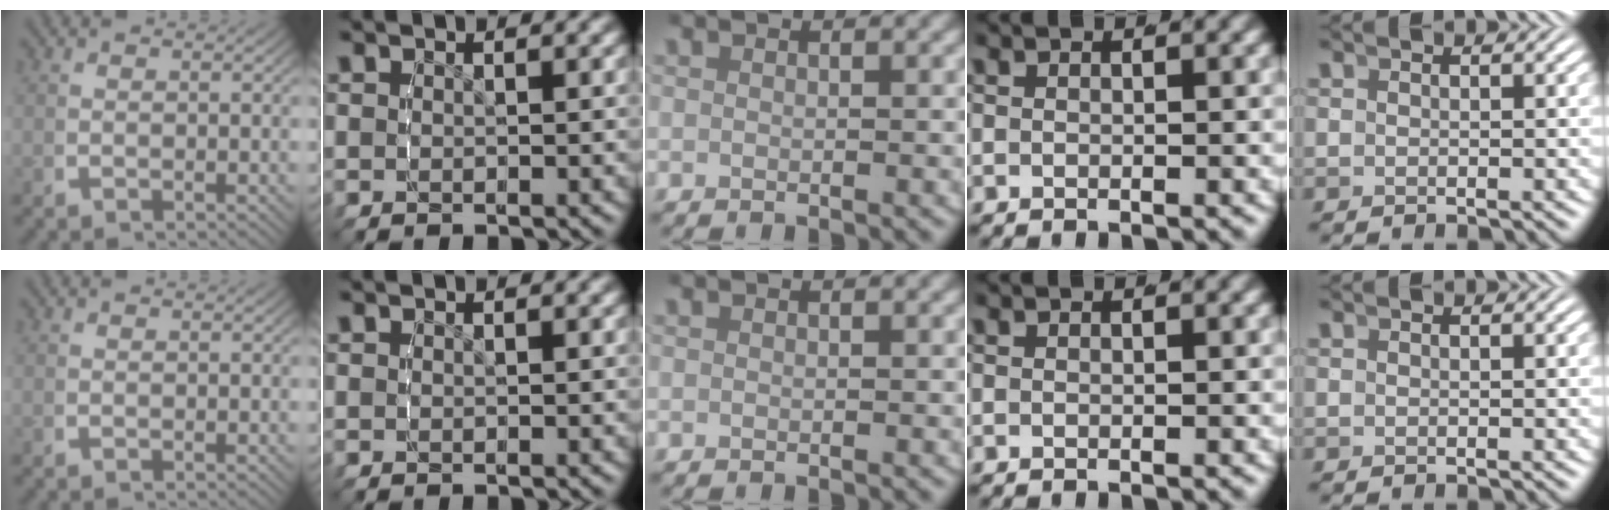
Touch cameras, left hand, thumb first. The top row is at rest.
{}